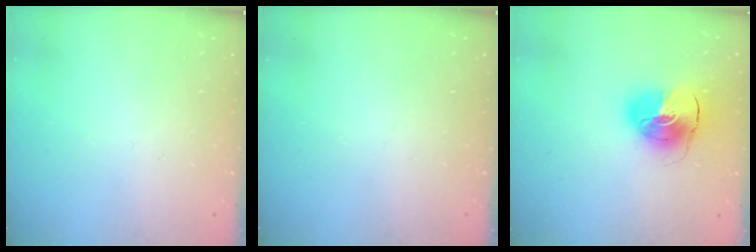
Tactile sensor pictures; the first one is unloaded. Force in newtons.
{"total": 0.0}
{"total": 11.2, "press": 11.0, "slide": 1.7}